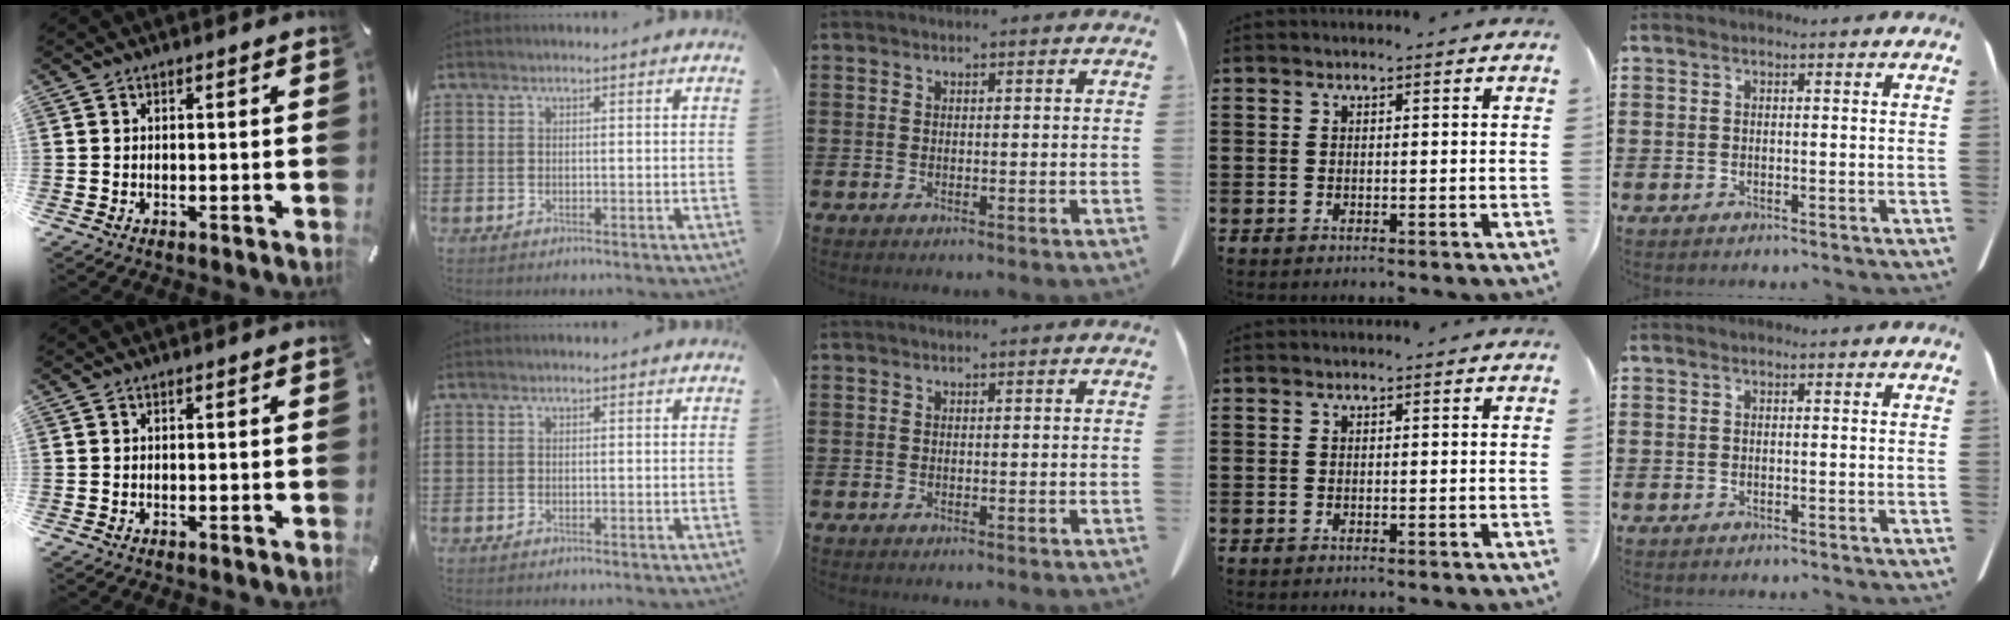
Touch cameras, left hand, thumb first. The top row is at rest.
{}